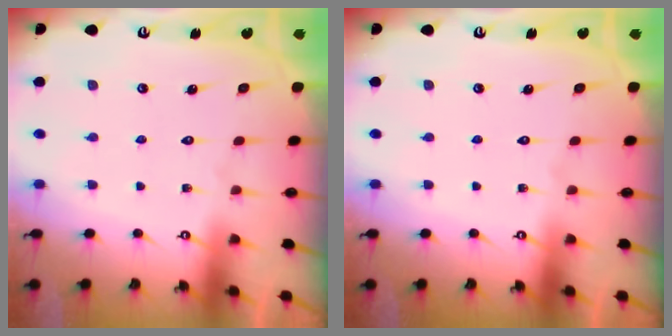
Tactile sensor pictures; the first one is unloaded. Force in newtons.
{"total": 0.0}